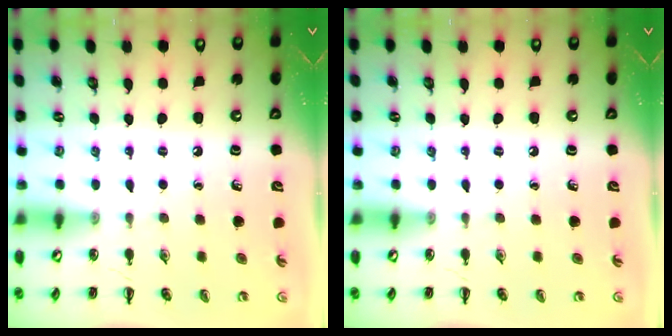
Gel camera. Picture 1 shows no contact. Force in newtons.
{"total": 0.0}